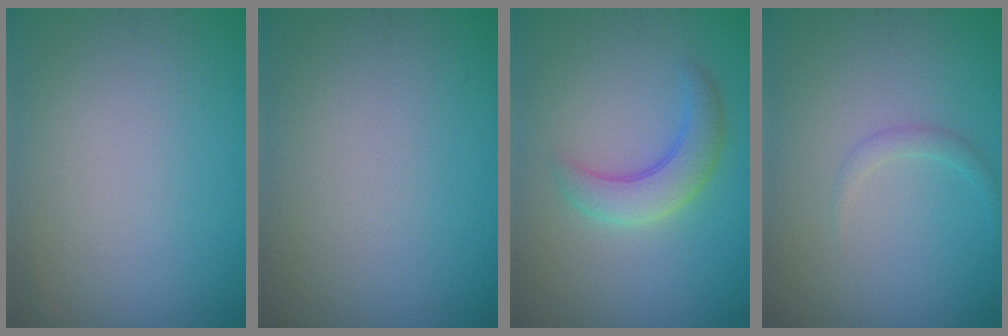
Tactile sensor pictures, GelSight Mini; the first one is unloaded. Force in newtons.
{"total": 0.0}
{"total": 3.3, "press": 3.3, "slide": 0.2}
{"total": 1.0, "press": 1.0, "slide": 0.1}